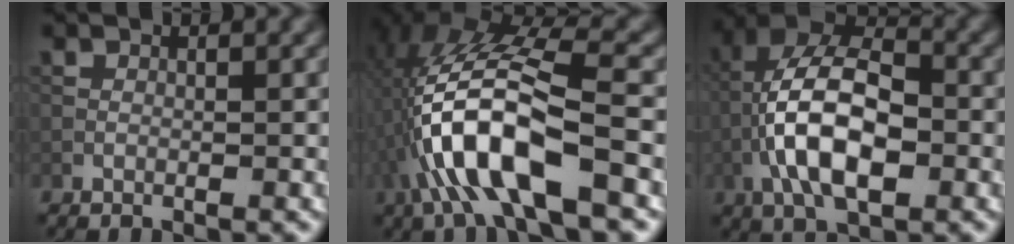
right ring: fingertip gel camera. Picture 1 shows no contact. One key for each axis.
{"total": 11.6, "fx": -3.6, "fy": 3.8, "fz": 10.4, "tx": -0.217, "ty": 0.011, "tz": -0.064}
{"total": 9.9, "fx": -1.9, "fy": 4.9, "fz": 8.4, "tx": -0.163, "ty": 0.018, "tz": -0.040}